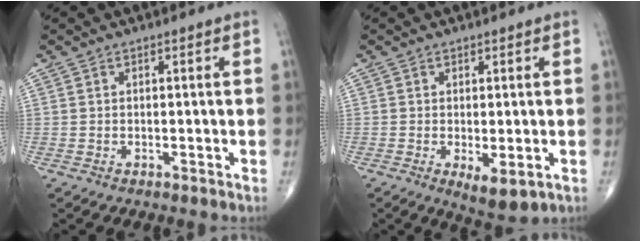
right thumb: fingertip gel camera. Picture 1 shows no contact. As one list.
[{"total": 5.1, "force": [-1.3, 2.0, 4.5], "torque": [-0.069, -0.016, -0.012]}]